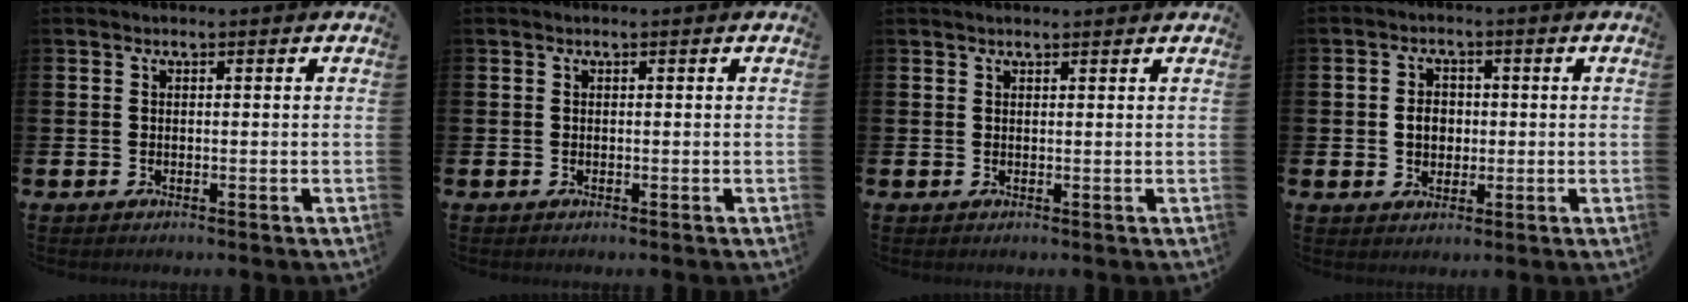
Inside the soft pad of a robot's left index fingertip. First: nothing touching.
{"total": 0.0}
{"total": 0.9, "force": [0.8, 0.1, 0.3], "torque": [0.004, -0.001, 0.012]}
{"total": 3.2, "force": [0.0, 2.7, 1.8], "torque": [-0.023, 0.004, -0.008]}